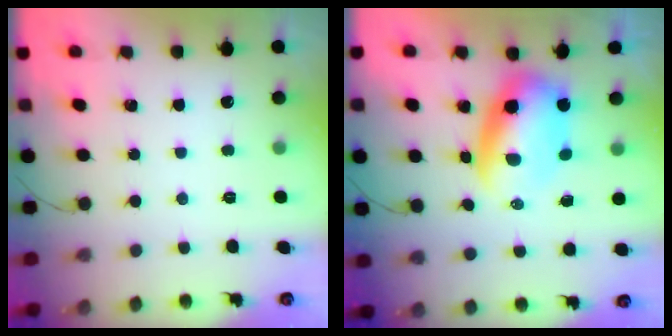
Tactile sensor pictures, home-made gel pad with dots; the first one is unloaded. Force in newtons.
{"total": 7.7, "press": 7.5, "slide": 1.8}